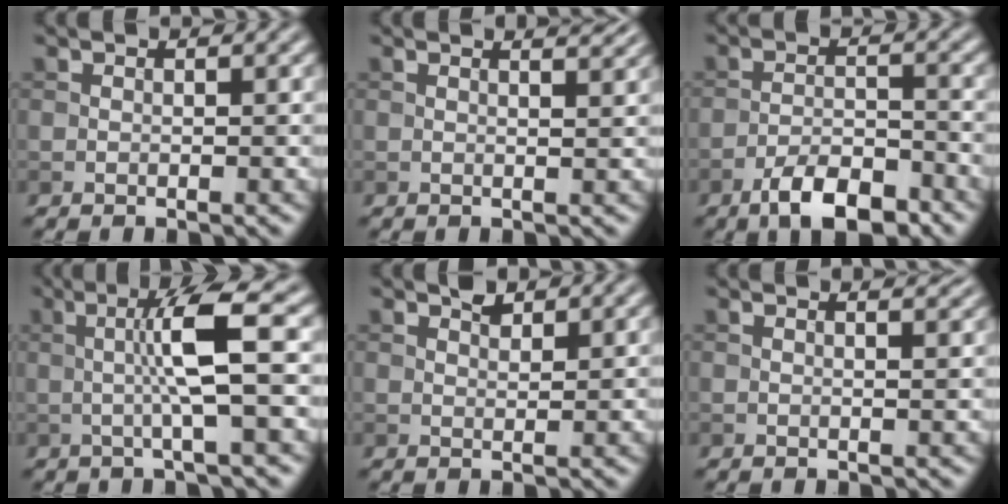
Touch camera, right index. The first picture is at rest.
{"total": 3.8, "force": [2.6, 1.6, 2.3], "torque": [-0.002, 0.023, 0.002]}
{"total": 5.6, "force": [-3.9, 1.8, 3.5], "torque": [-0.057, 0.003, -0.069]}
{"total": 5.6, "force": [0.2, 0.4, 5.6], "torque": [-0.103, 0.008, 0.000]}
{"total": 1.5, "force": [1.2, 0.5, 0.7], "torque": [-0.013, 0.001, 0.022]}
{"total": 3.0, "force": [2.0, 1.3, 1.8], "torque": [-0.004, 0.013, -0.004]}